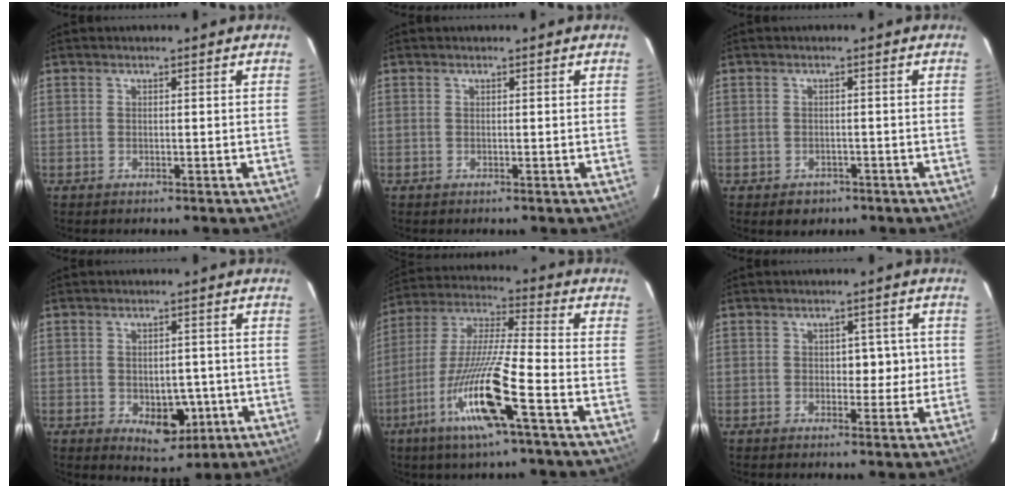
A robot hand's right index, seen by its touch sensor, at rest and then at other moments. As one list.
[{"total": 0.0}, {"total": 2.6, "force": [-1.5, 2.0, 0.6], "torque": [-0.008, 0.005, -0.014]}, {"total": 6.6, "force": [-1.9, 4.0, 4.8], "torque": [-0.057, 0.001, -0.016]}, {"total": 15.9, "force": [-6.9, 0.2, 14.3], "torque": [-0.291, -0.017, -0.133]}, {"total": 3.9, "force": [0.1, 2.7, 2.9], "torque": [-0.023, 0.015, 0.005]}]